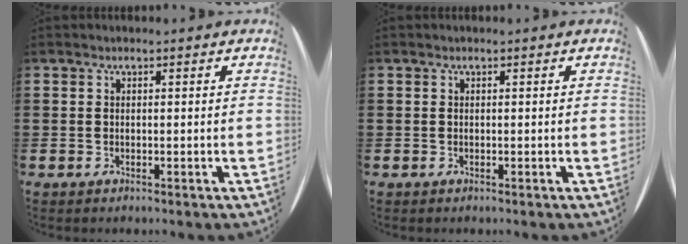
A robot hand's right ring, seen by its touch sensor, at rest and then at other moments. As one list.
[{"total": 0.0}]